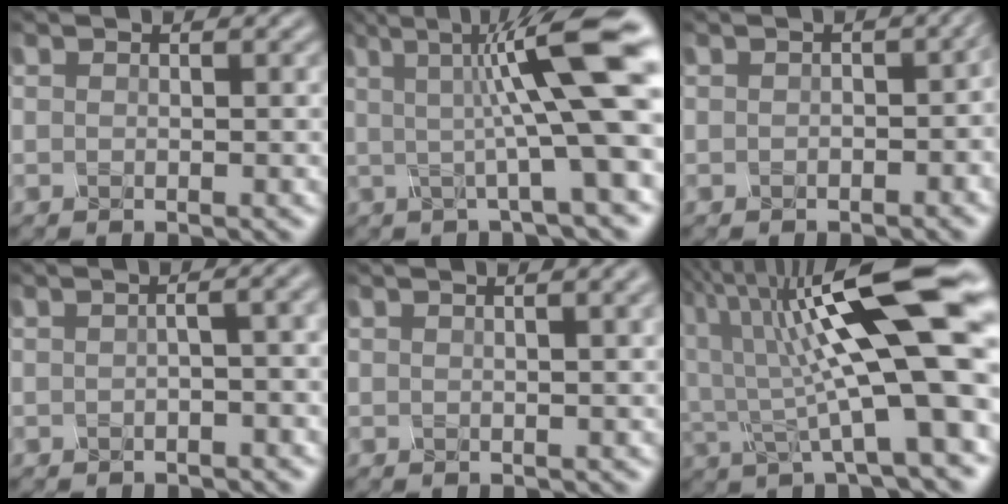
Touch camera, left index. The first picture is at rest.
{"total": 9.1, "force": [0.9, 1.2, 9.0], "torque": [-0.121, 0.009, 0.025]}
{"total": 3.5, "force": [-0.8, 2.1, 2.8], "torque": [-0.017, 0.001, 0.005]}
{"total": 5.5, "force": [0.6, 2.8, 4.7], "torque": [-0.028, 0.037, -0.008]}
{"total": 6.6, "force": [3.2, 3.1, 4.9], "torque": [-0.023, 0.046, 0.025]}
{"total": 12.4, "force": [1.8, 2.4, 12.0], "torque": [-0.203, 0.007, 0.042]}